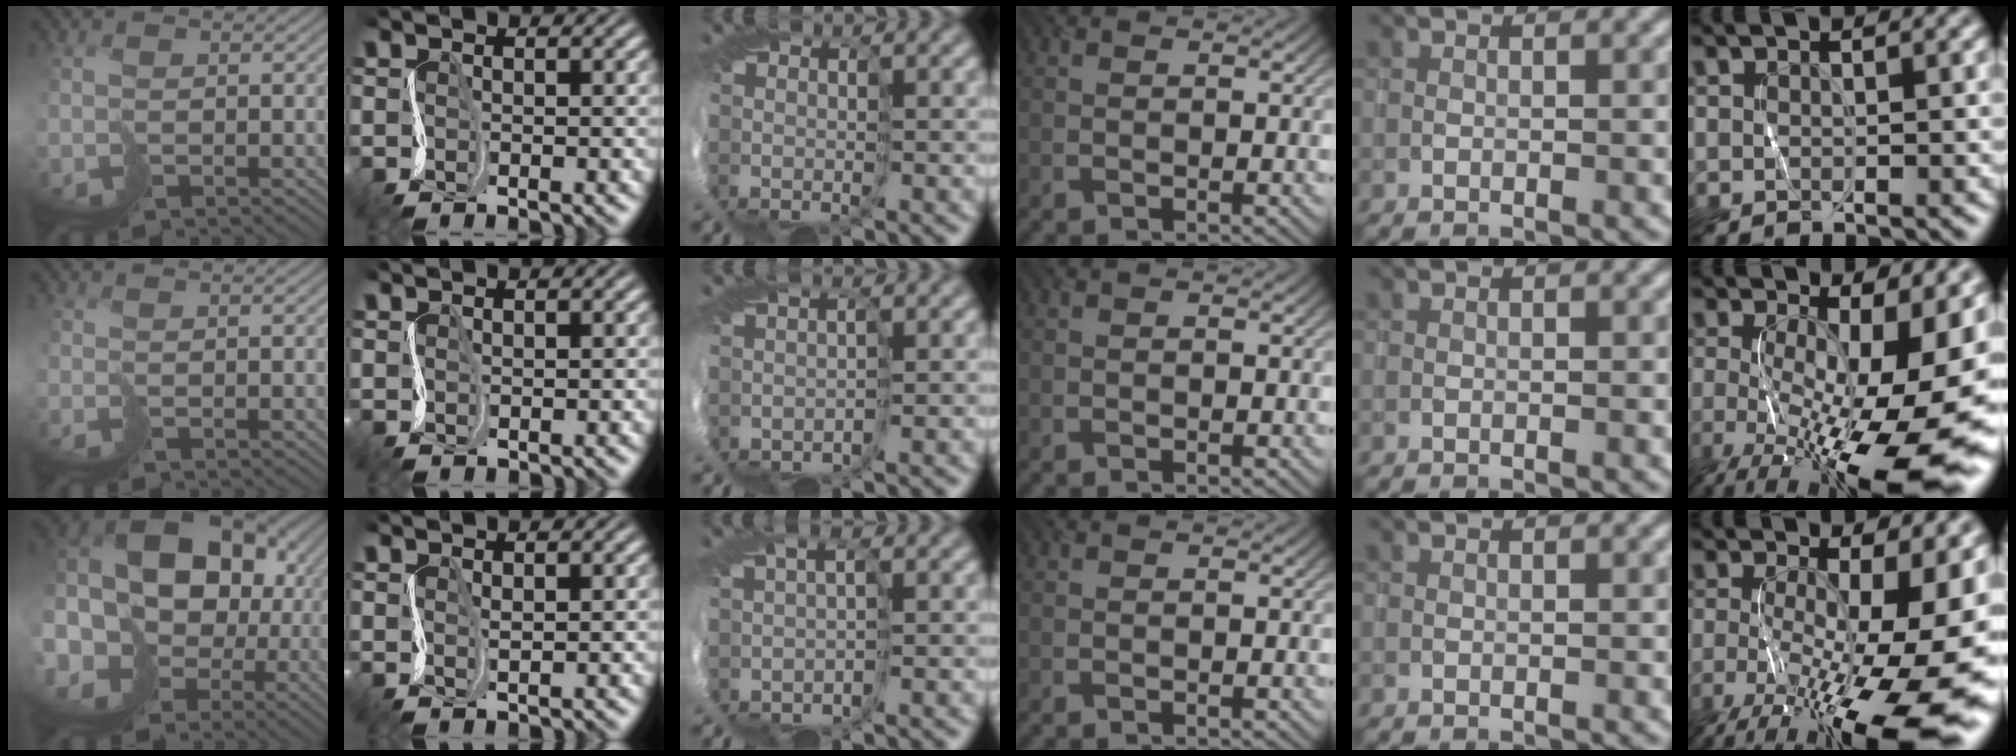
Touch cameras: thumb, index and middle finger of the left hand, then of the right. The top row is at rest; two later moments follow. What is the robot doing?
{"motion": "cut", "object": "wrapping paper"}